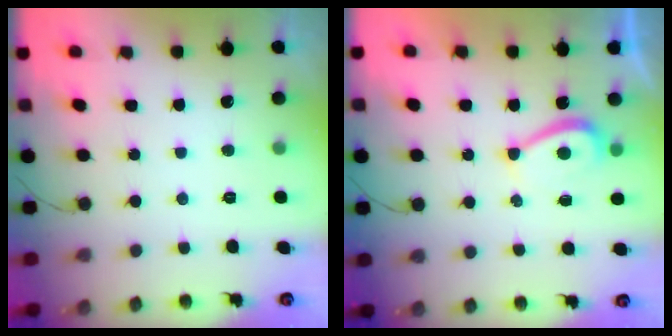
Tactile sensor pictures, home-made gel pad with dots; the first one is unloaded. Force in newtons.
{"total": 4.7, "press": 4.6, "slide": 0.7}